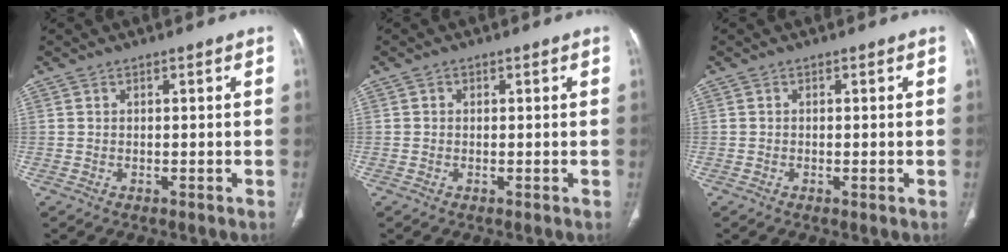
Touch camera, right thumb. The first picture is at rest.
{"total": 0.6, "force": [0.1, 0.6, 0.2], "torque": [0.002, 0.002, -0.001]}
{"total": 0.6, "force": [-0.1, 0.2, 0.6], "torque": [-0.017, -0.003, -0.003]}